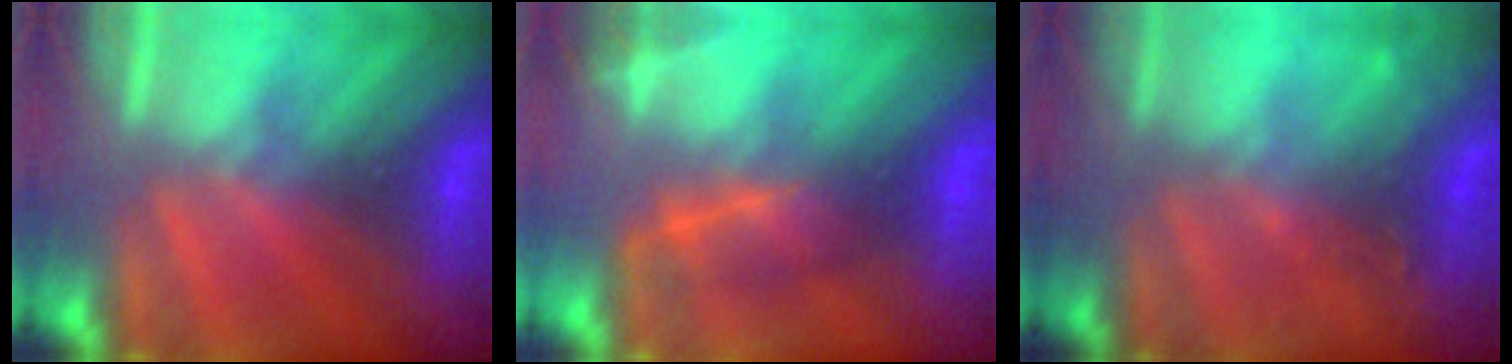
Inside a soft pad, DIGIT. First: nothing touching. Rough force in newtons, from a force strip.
{"total": 3.7}
{"total": 2.2}